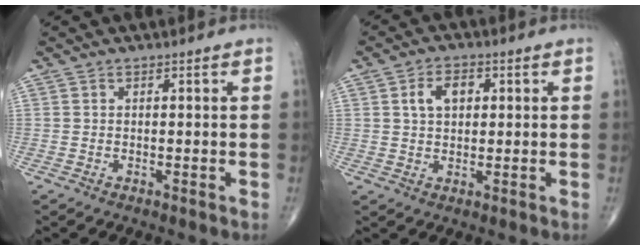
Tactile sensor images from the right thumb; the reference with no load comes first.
{"total": 5.4, "force": [1.4, 3.5, 3.9], "torque": [-0.059, 0.007, 0.022]}